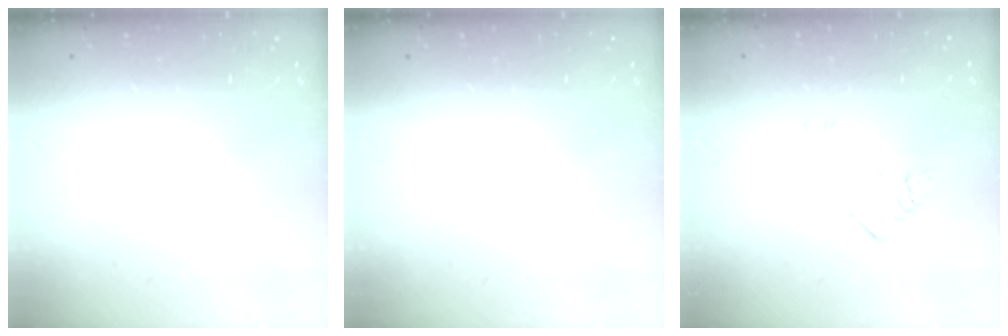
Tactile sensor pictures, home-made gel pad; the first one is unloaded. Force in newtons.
{"total": 0.0}
{"total": 3.0, "press": 3.0, "slide": 0.4}